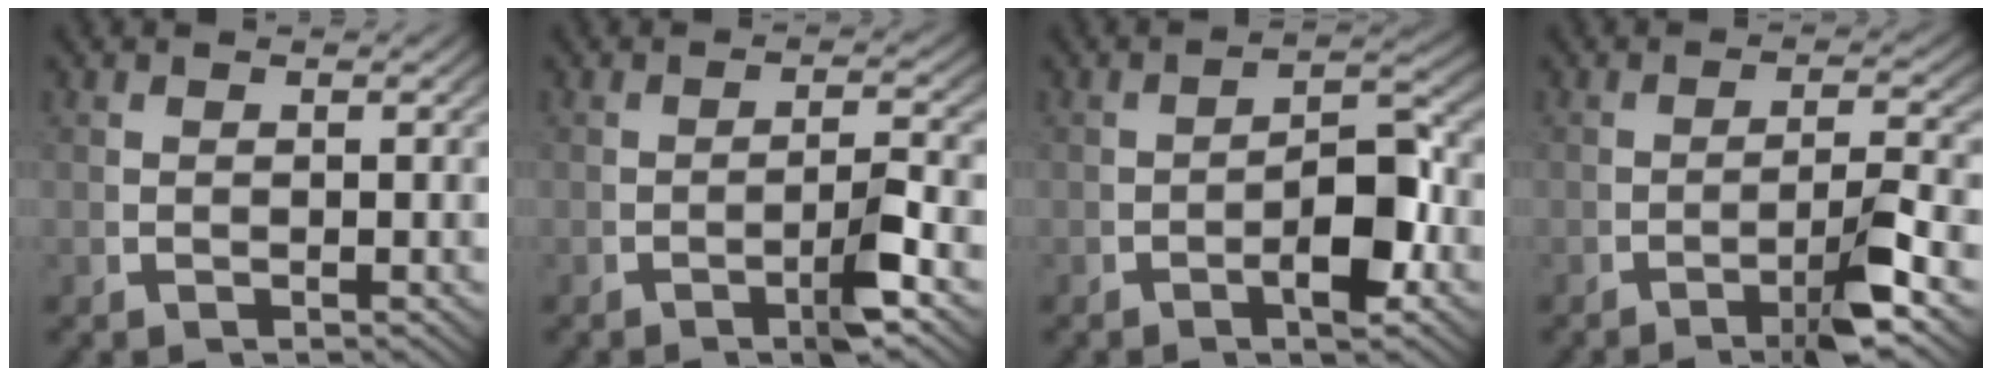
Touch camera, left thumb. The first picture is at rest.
{"total": 3.3, "force": [-1.1, 0.5, 3.0], "torque": [-0.048, 0.001, -0.021]}
{"total": 5.4, "force": [-0.9, 2.1, 4.9], "torque": [-0.074, -0.006, -0.014]}
{"total": 4.7, "force": [-1.8, 0.8, 4.2], "torque": [-0.067, -0.002, -0.032]}